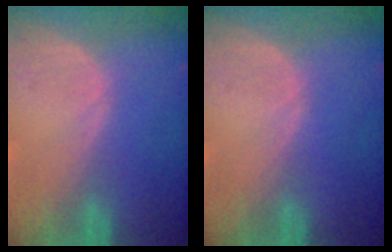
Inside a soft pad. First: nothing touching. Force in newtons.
{"total": 0.0}